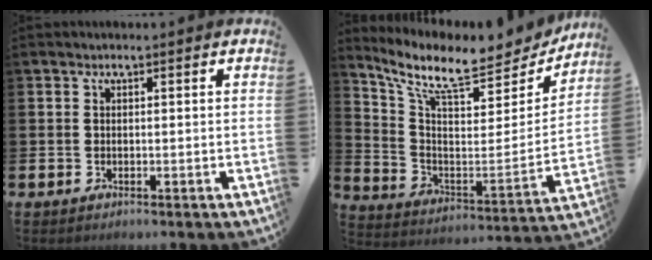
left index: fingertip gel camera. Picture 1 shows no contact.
{"total": 11.0, "force": [9.2, 3.0, 5.2], "torque": [-0.121, -0.069, 0.151]}